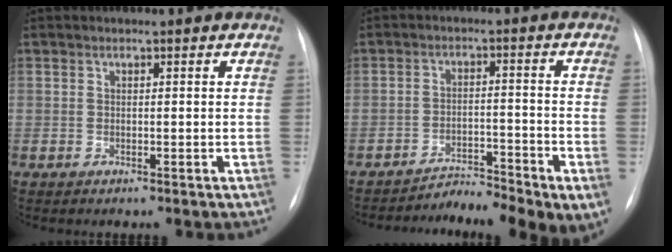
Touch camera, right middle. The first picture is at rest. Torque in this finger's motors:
{"motor_torque": [1.09, -1.05, 0.46, 0.04]}